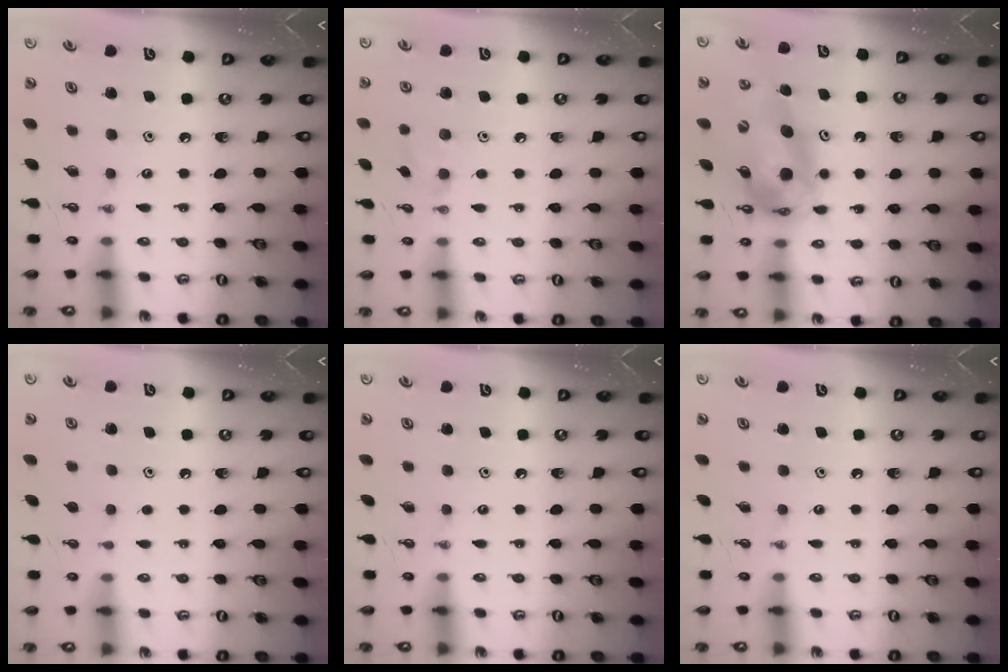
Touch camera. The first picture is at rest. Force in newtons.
{"total": 6.8, "press": 6.8, "slide": 1.0}
{"total": 13.2, "press": 13.2, "slide": 1.3}
{"total": 0.5, "press": 0.0, "slide": 0.5}
{"total": 0.0}
{"total": 0.0}